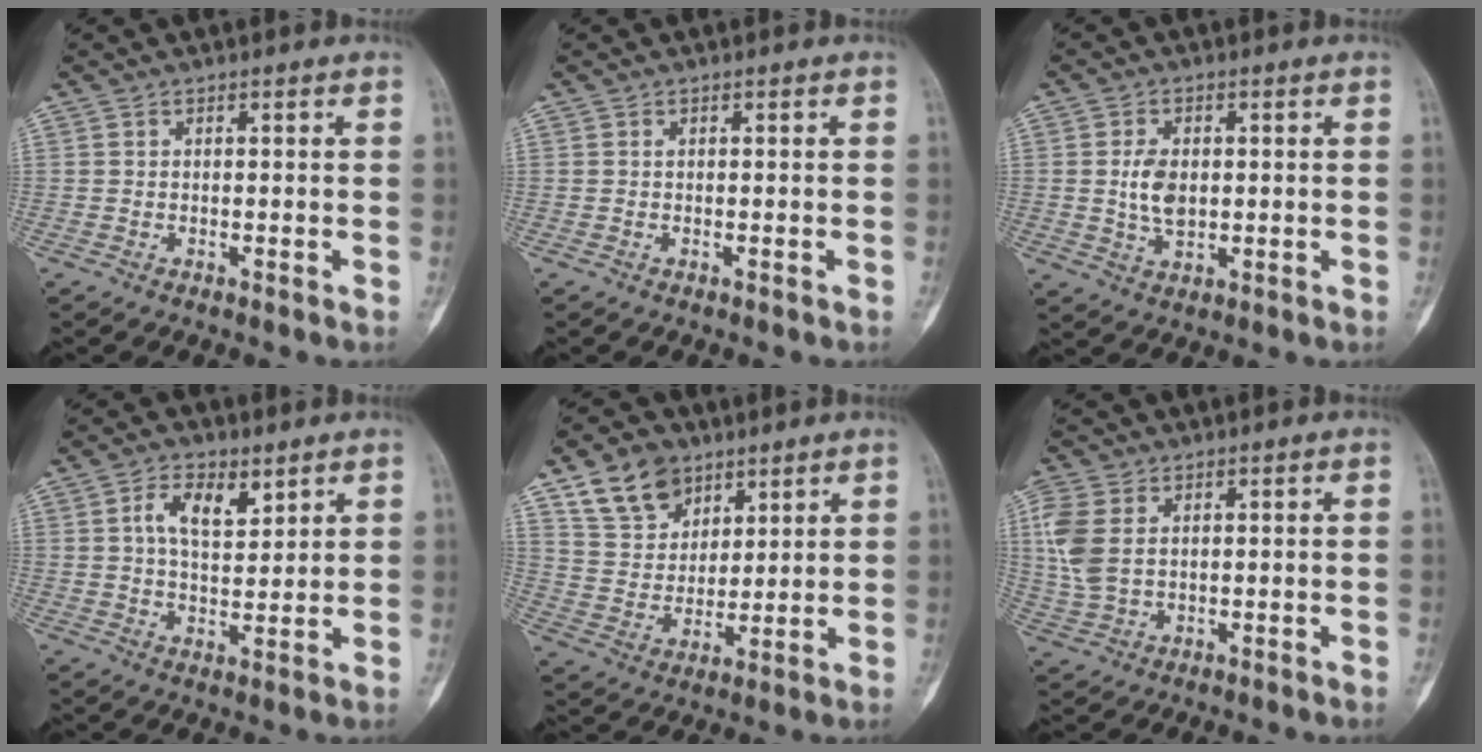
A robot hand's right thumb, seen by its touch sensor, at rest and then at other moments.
{"total": 0.0}
{"total": 5.7, "force": [0.3, 3.6, 4.4], "torque": [-0.073, -0.006, 0.010]}
{"total": 7.5, "force": [3.4, 3.9, 5.4], "torque": [-0.079, -0.016, 0.059]}
{"total": 11.7, "force": [7.3, 8.0, 4.6], "torque": [-0.057, -0.031, 0.140]}
{"total": 8.1, "force": [2.0, 5.3, 5.8], "torque": [-0.142, 0.001, 0.045]}